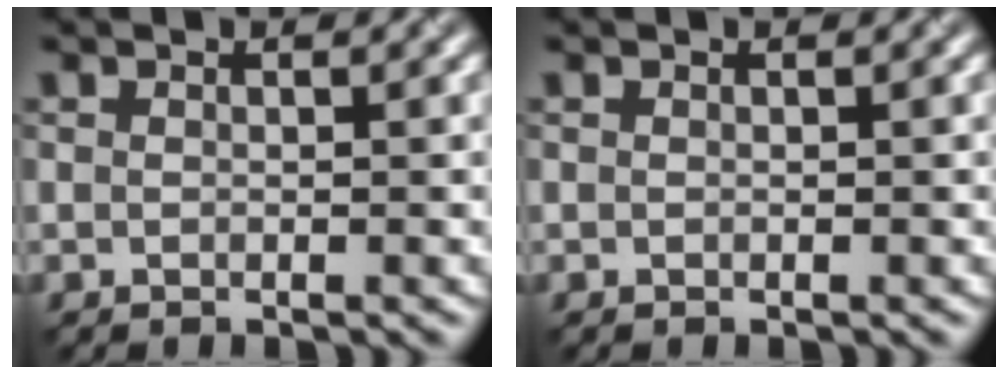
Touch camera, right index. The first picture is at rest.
{"total": 0.0}